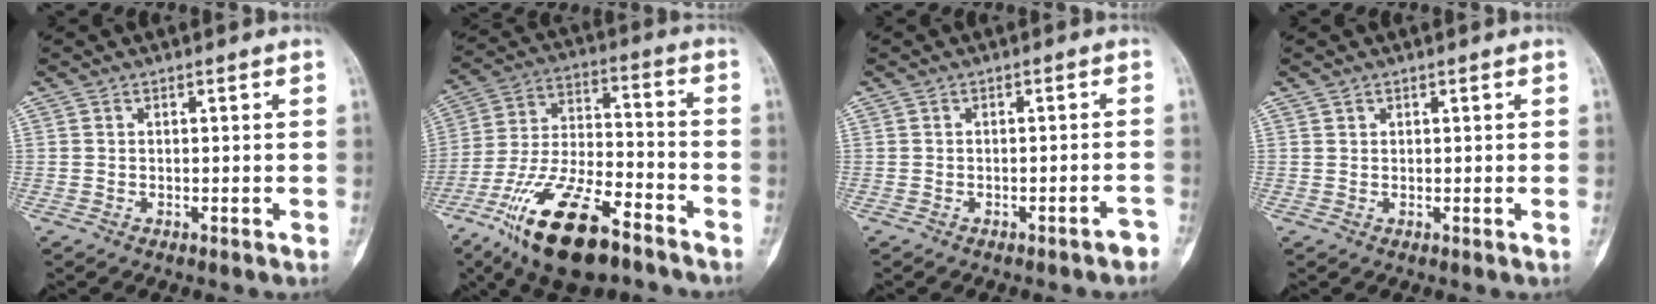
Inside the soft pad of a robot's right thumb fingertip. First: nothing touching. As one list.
[{"total": 20.3, "force": [-12.6, 7.0, 14.3], "torque": [-0.292, 0.054, -0.227]}, {"total": 2.0, "force": [-1.6, 0.3, 1.2], "torque": [-0.018, 0.015, -0.018]}, {"total": 0.6, "force": [0.4, 0.3, 0.1], "torque": [-0.002, -0.004, 0.006]}]